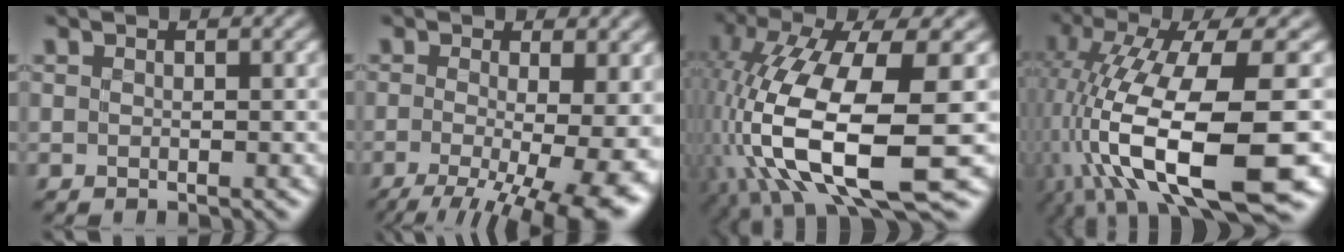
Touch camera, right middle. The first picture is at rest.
{"total": 12.2, "force": [-3.1, 4.3, 11.0], "torque": [-0.145, -0.023, -0.029]}
{"total": 13.1, "force": [-3.4, 5.2, 11.6], "torque": [-0.234, -0.019, -0.060]}
{"total": 14.0, "force": [-4.8, 4.7, 12.2], "torque": [-0.239, -0.021, -0.073]}